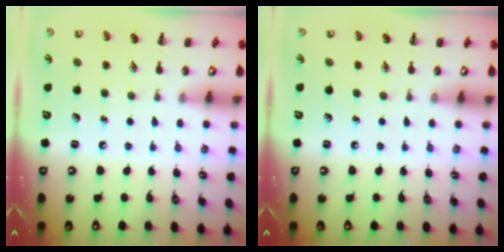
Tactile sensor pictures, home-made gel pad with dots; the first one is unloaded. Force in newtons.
{"total": 0.0}